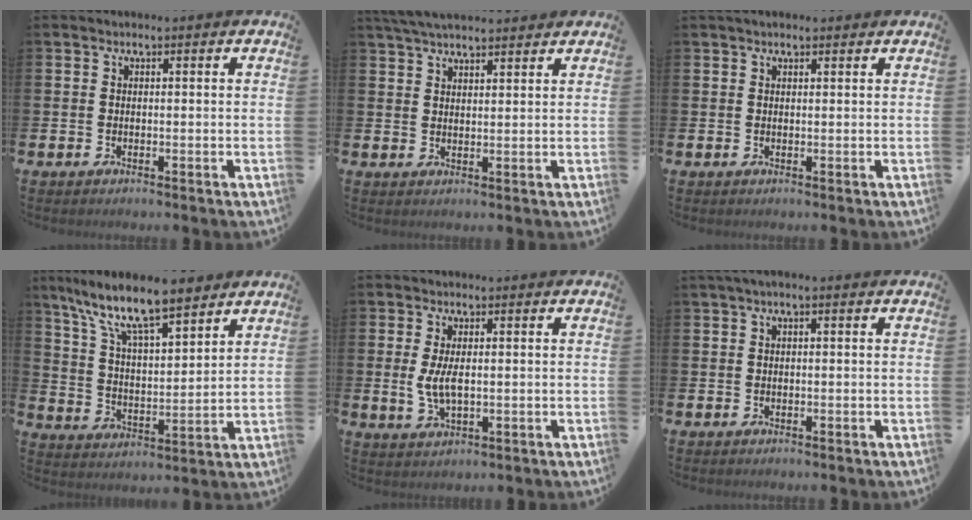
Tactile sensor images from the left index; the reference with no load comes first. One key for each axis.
{"total": 4.5, "fx": 4.2, "fy": 0.8, "fz": 1.3, "tx": -0.031, "ty": -0.012, "tz": 0.077}
{"total": 1.2, "fx": 1.1, "fy": 0.4, "fz": 0.4, "tx": 0.002, "ty": 0.000, "tz": 0.017}
{"total": 11.0, "fx": 9.2, "fy": 2.5, "fz": 5.5, "tx": -0.135, "ty": -0.046, "tz": 0.160}
{"total": 3.8, "fx": 0.5, "fy": 1.6, "fz": 3.4, "tx": -0.062, "ty": 0.004, "tz": 0.005}
{"total": 0.9, "fx": 0.2, "fy": 0.1, "fz": 0.9, "tx": -0.021, "ty": 0.004, "tz": 0.004}